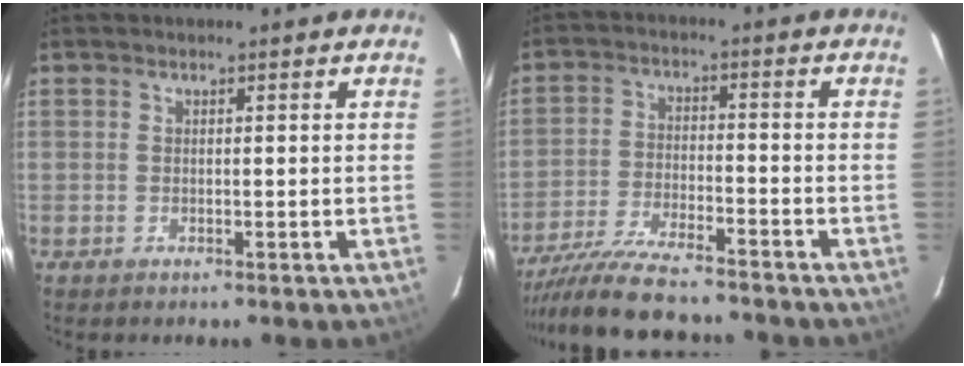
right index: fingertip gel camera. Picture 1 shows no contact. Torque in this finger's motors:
{"motor_torque": [1.18, -0.96, 0.42, 0.09]}